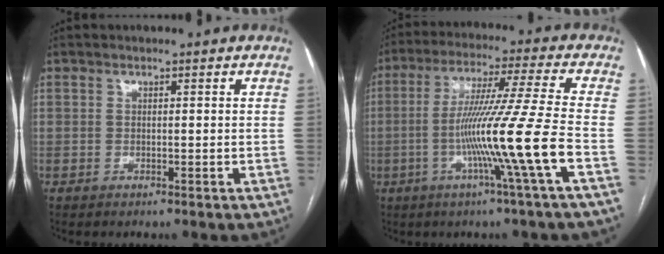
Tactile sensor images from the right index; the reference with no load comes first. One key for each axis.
{"total": 14.4, "fx": -4.2, "fy": -3.2, "fz": 13.4, "tx": -0.240, "ty": -0.013, "tz": -0.081}